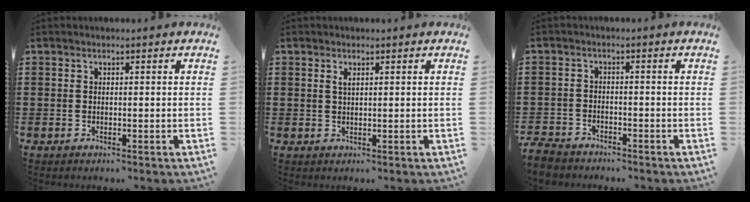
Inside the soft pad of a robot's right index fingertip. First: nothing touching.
{"total": 1.1, "force": [0.5, 0.4, 0.9], "torque": [-0.019, 0.004, 0.008]}
{"total": 3.1, "force": [-3.0, 0.7, 0.3], "torque": [-0.023, -0.003, -0.068]}